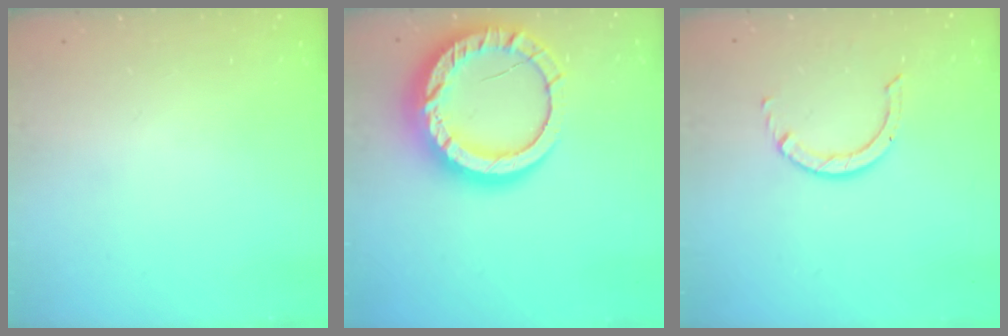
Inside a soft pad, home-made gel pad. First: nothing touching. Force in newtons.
{"total": 19.6, "press": 19.5, "slide": 1.8}
{"total": 2.9, "press": 2.9, "slide": 0.2}